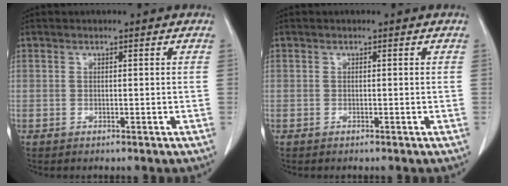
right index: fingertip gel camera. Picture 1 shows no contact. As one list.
[{"total": 0.0}]